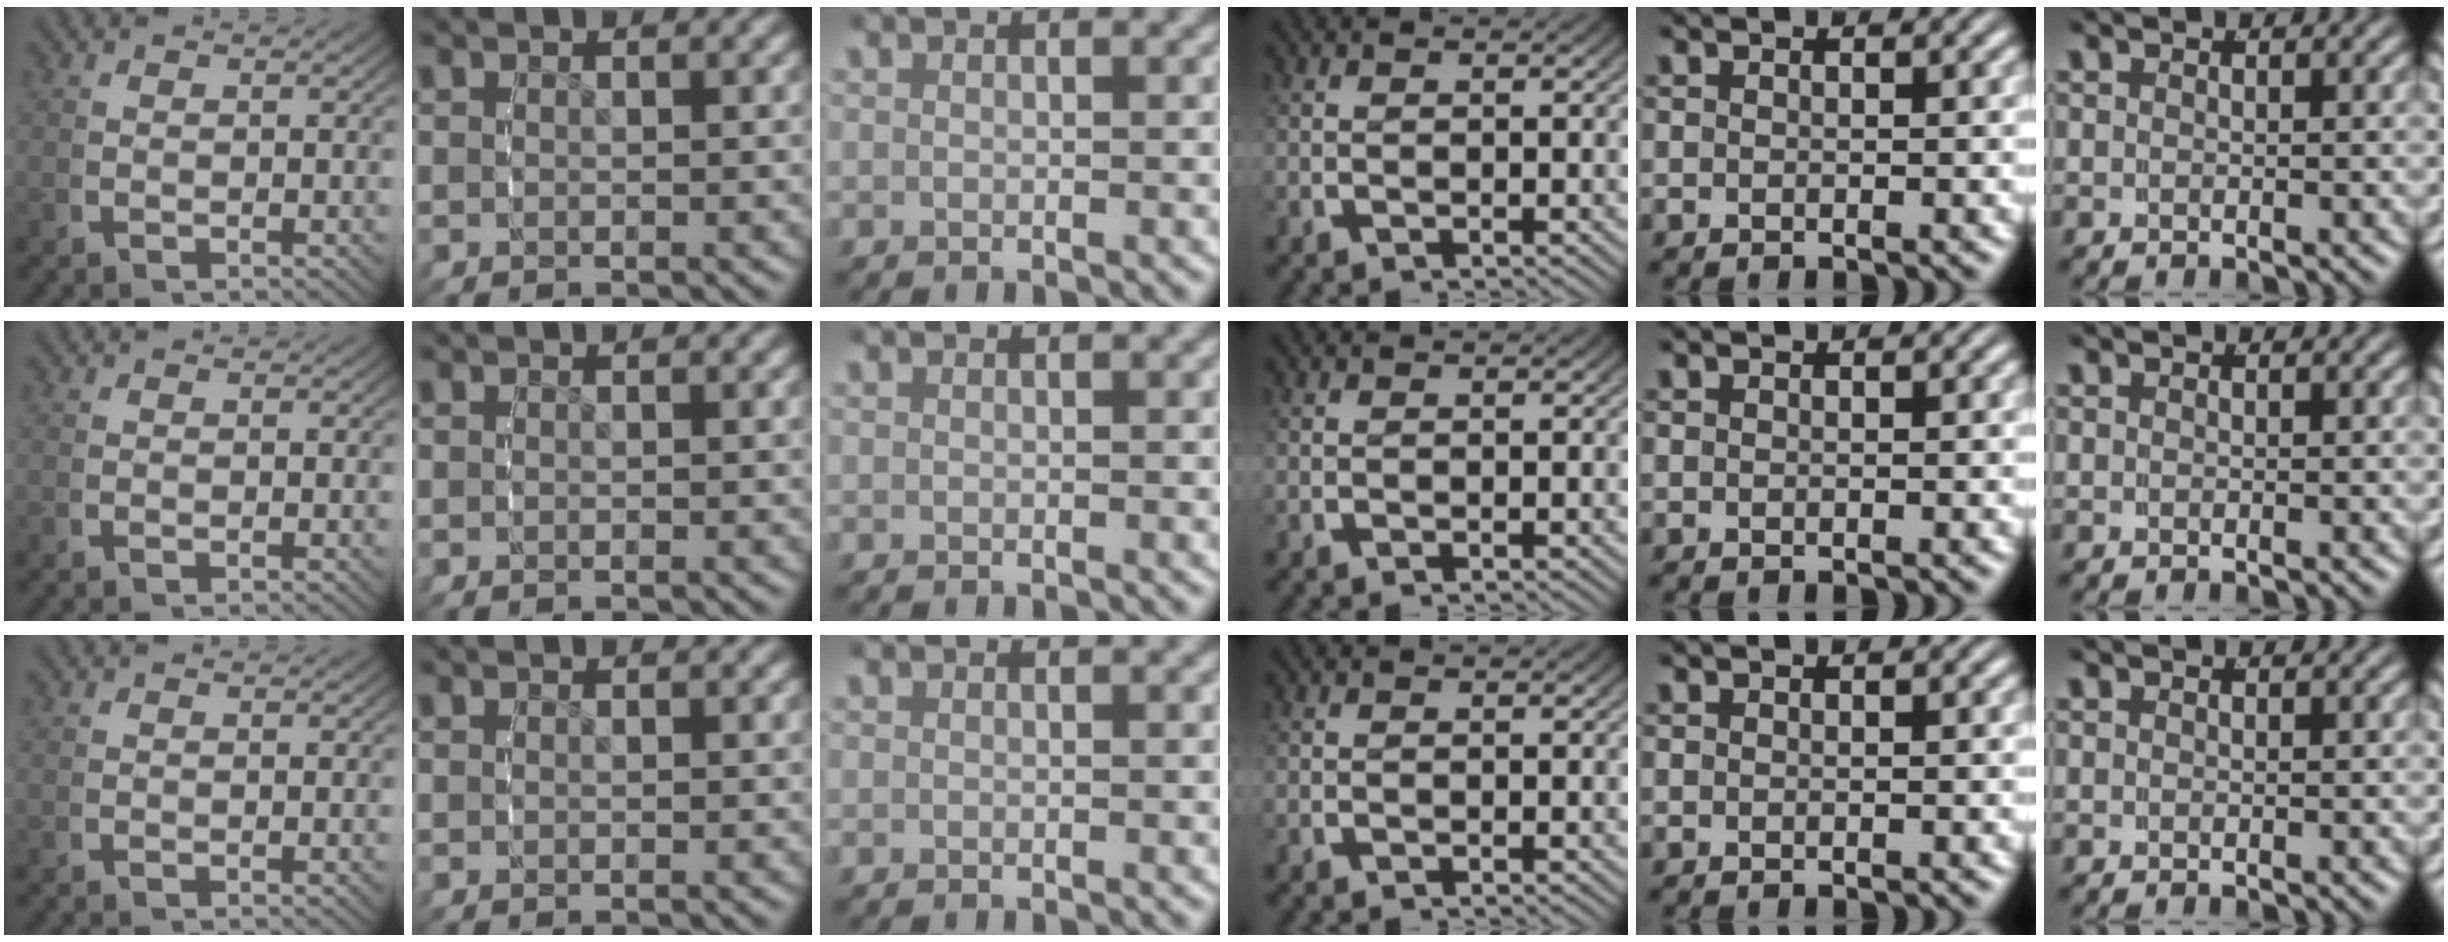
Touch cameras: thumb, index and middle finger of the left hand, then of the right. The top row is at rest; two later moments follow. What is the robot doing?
{"motion": "grasp_and_lifting", "object": "camera"}